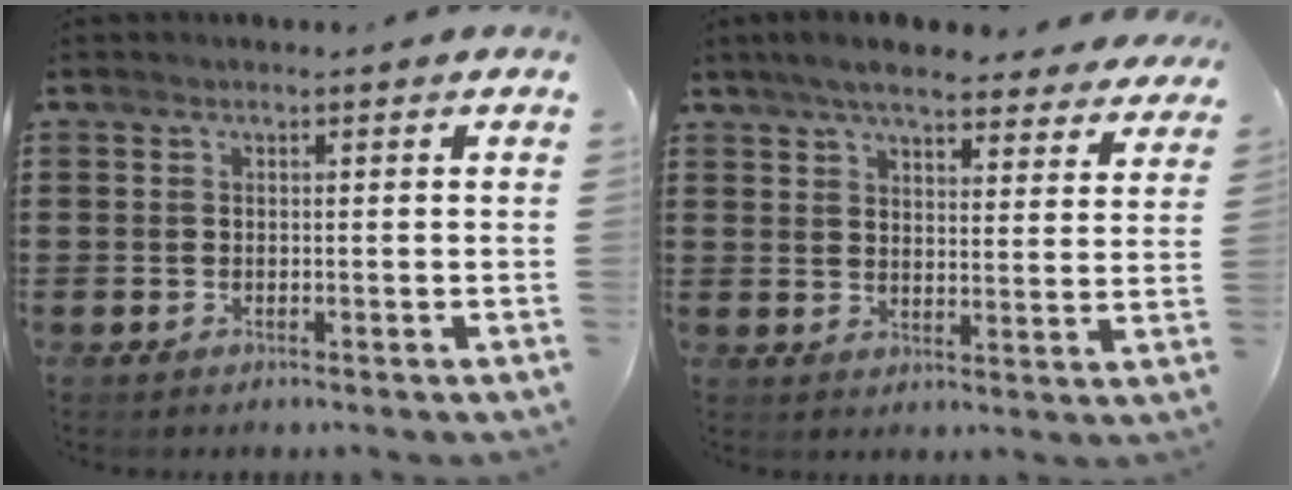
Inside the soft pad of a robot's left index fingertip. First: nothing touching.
{"total": 6.1, "force": [5.6, 0.6, 2.5], "torque": [-0.068, -0.018, 0.101]}